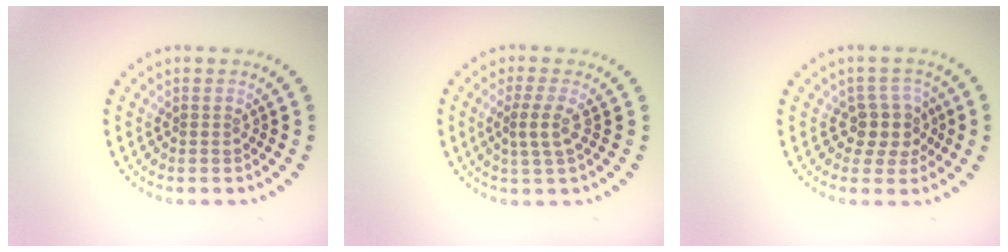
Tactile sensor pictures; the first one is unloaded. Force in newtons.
{"total": 1.9, "press": 1.6, "slide": 1.1}
{"total": 2.8, "press": 2.3, "slide": 1.6}